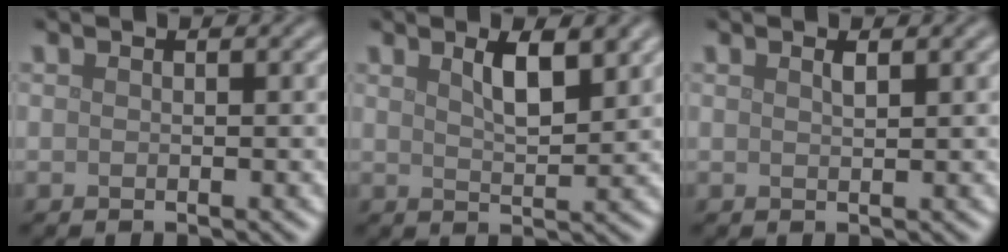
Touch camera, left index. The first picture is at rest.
{"total": 3.7, "force": [1.9, 1.0, 3.0], "torque": [-0.047, 0.002, 0.033]}
{"total": 0.8, "force": [0.6, 0.1, 0.5], "torque": [-0.009, 0.000, 0.010]}